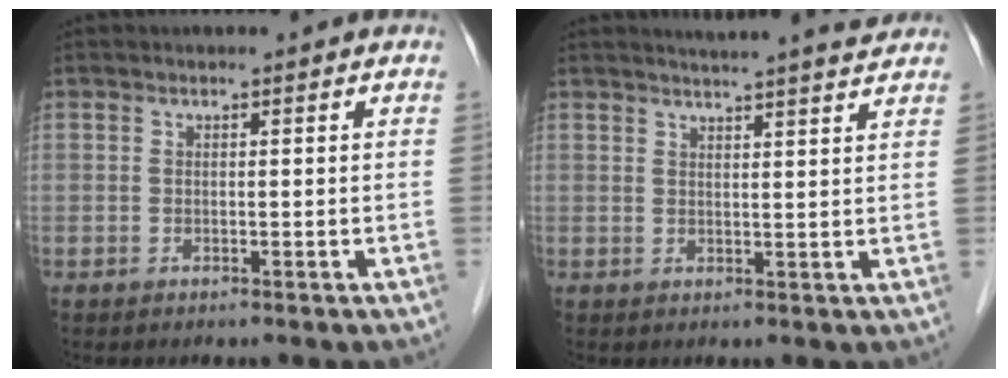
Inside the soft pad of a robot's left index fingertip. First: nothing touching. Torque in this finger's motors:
{"motor_torque": [0.50, -0.53, 0.10, 0.00]}